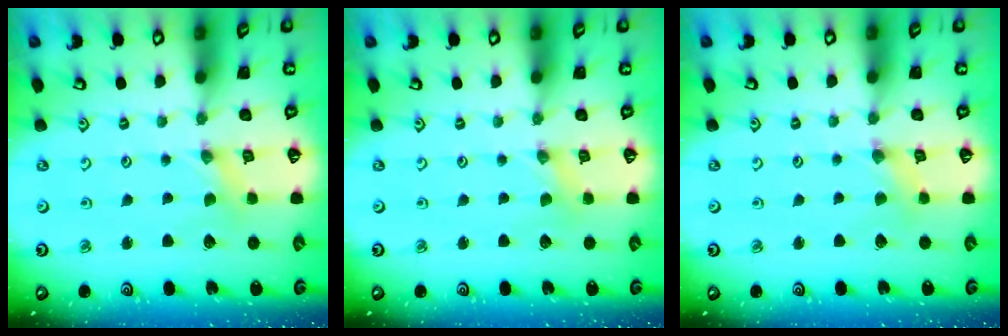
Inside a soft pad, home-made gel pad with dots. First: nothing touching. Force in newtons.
{"total": 0.0}
{"total": 1.2, "press": 1.2, "slide": 0.2}